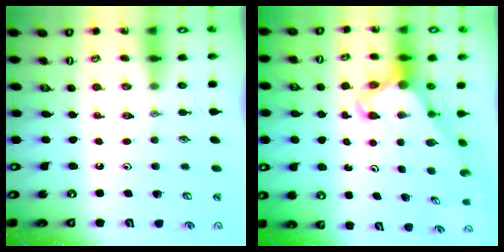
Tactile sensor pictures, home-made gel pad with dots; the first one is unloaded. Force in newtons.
{"total": 5.7, "press": 5.7, "slide": 0.5}